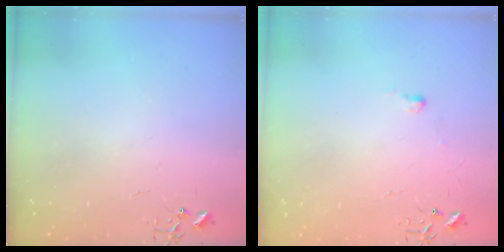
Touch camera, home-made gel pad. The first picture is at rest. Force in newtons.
{"total": 4.0, "press": 4.0, "slide": 0.6}